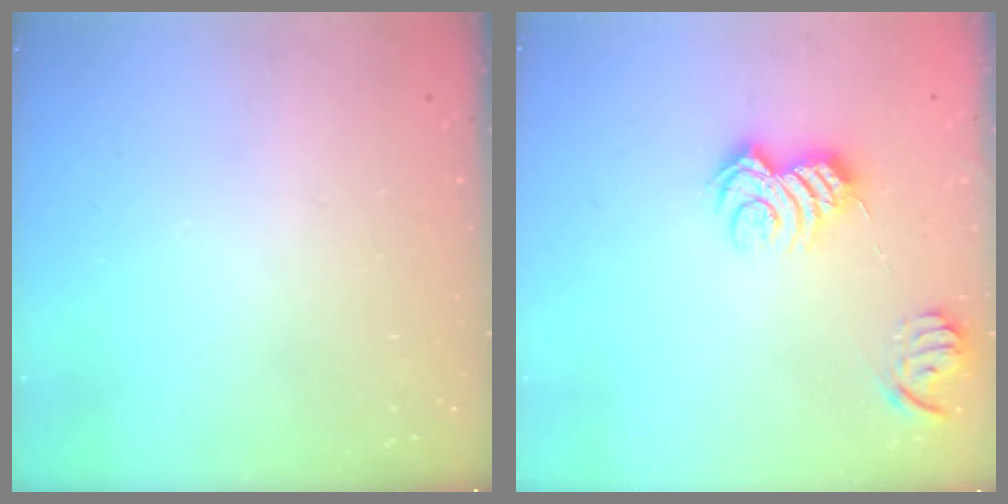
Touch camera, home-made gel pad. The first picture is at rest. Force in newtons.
{"total": 9.4, "press": 9.4, "slide": 0.4}